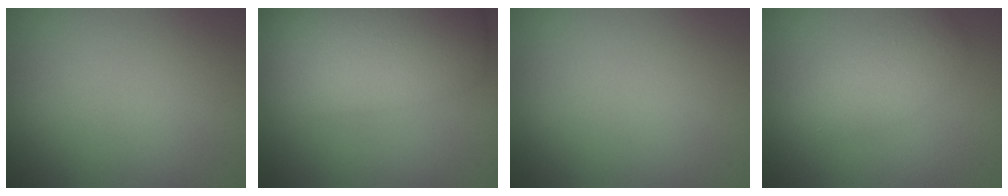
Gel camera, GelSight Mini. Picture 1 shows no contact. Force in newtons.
{"total": 10.6, "press": 10.5, "slide": 0.6}
{"total": 0.0}
{"total": 3.4, "press": 3.4, "slide": 0.2}